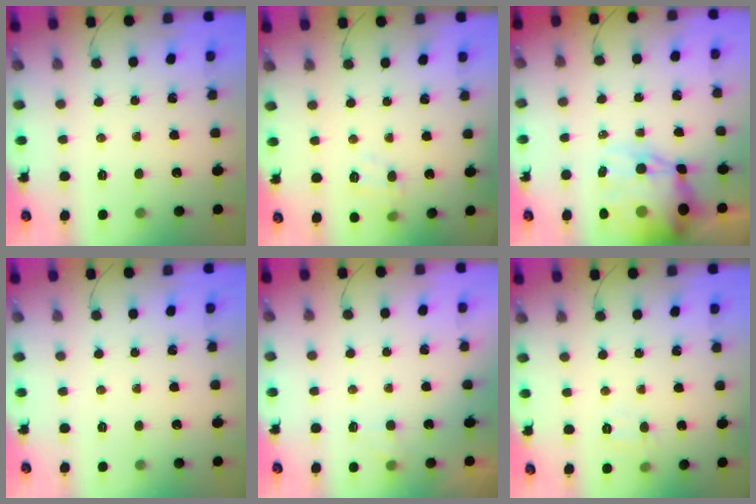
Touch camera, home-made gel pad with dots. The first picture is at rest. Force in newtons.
{"total": 7.7, "press": 7.5, "slide": 1.5}
{"total": 16.4, "press": 15.9, "slide": 3.9}
{"total": 0.0}
{"total": 1.9, "press": 1.4, "slide": 1.2}
{"total": 5.5, "press": 5.4, "slide": 1.0}